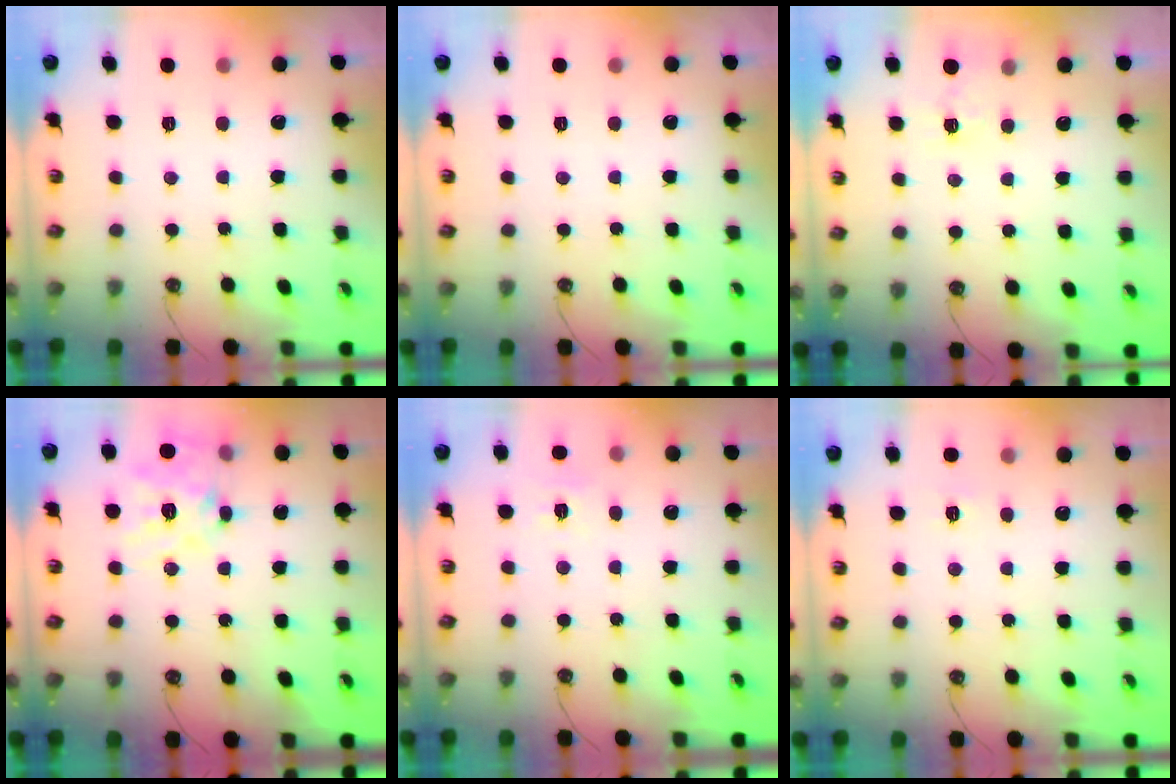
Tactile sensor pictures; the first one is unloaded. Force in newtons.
{"total": 0.0}
{"total": 3.6, "press": 3.5, "slide": 0.4}
{"total": 15.5, "press": 15.3, "slide": 2.4}
{"total": 6.4, "press": 6.4, "slide": 0.5}
{"total": 3.9, "press": 3.9, "slide": 0.5}